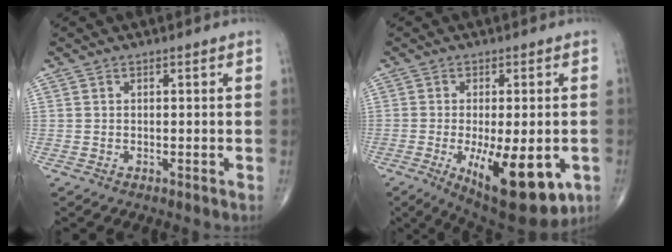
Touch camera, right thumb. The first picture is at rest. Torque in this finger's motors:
{"motor_torque": [-0.12, 0.69, 0.30, -0.20, 0.12]}